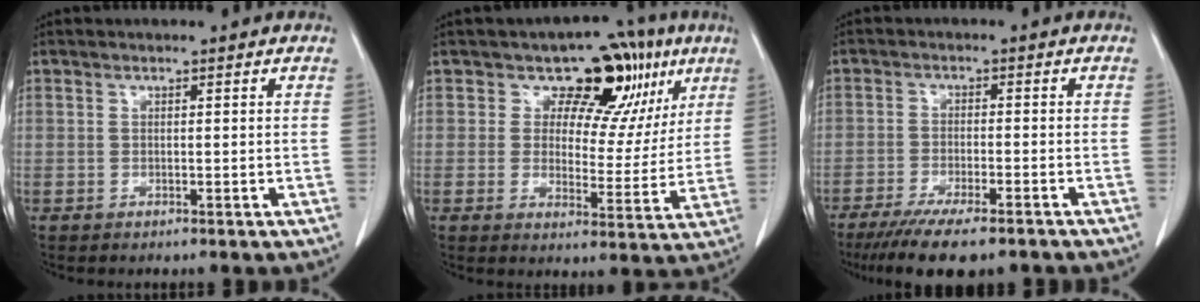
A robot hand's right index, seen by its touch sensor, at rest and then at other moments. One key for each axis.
{"total": 11.0, "fx": 5.8, "fy": 7.1, "fz": 6.0, "tx": -0.050, "ty": 0.013, "tz": 0.073}
{"total": 11.9, "fx": -9.3, "fy": 2.2, "fz": 7.1, "tx": -0.107, "ty": -0.020, "tz": -0.142}